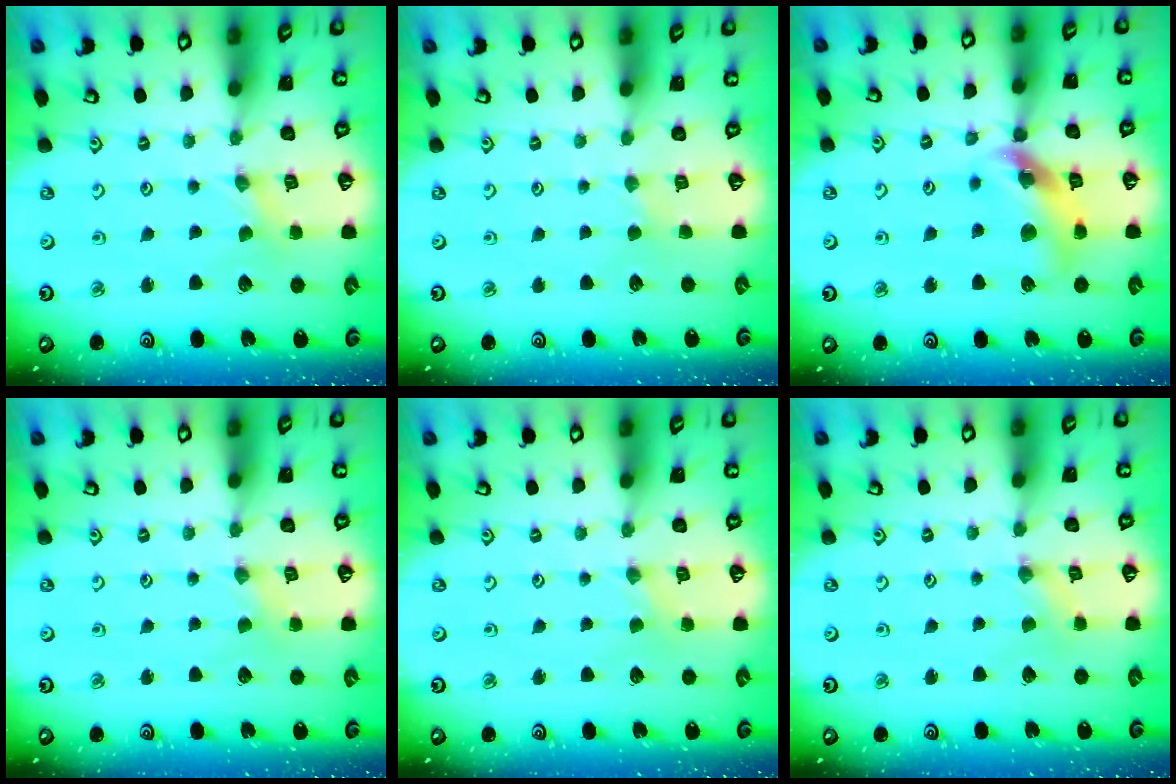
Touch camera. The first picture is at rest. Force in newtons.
{"total": 1.2, "press": 1.1, "slide": 0.3}
{"total": 13.8, "press": 13.7, "slide": 1.6}
{"total": 0.0}
{"total": 0.0}
{"total": 0.9, "press": 0.9, "slide": 0.2}